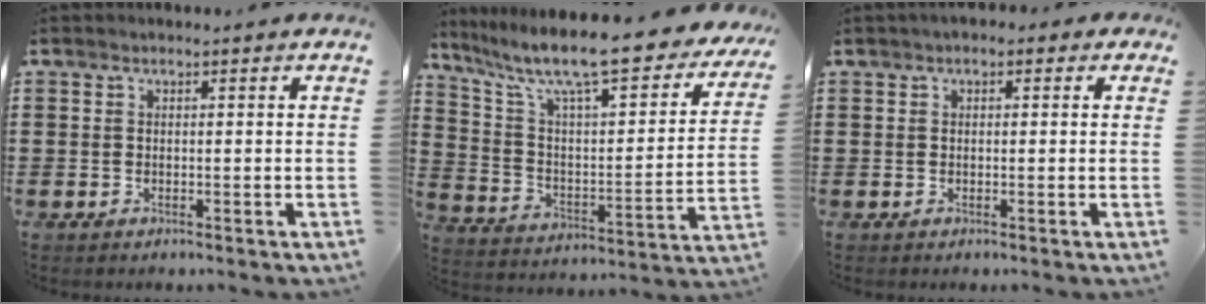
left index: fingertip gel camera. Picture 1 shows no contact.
{"total": 11.2, "force": [9.3, 1.0, 6.2], "torque": [-0.151, -0.070, 0.152]}
{"total": 1.3, "force": [0.1, 0.9, 0.9], "torque": [-0.019, 0.008, -0.001]}